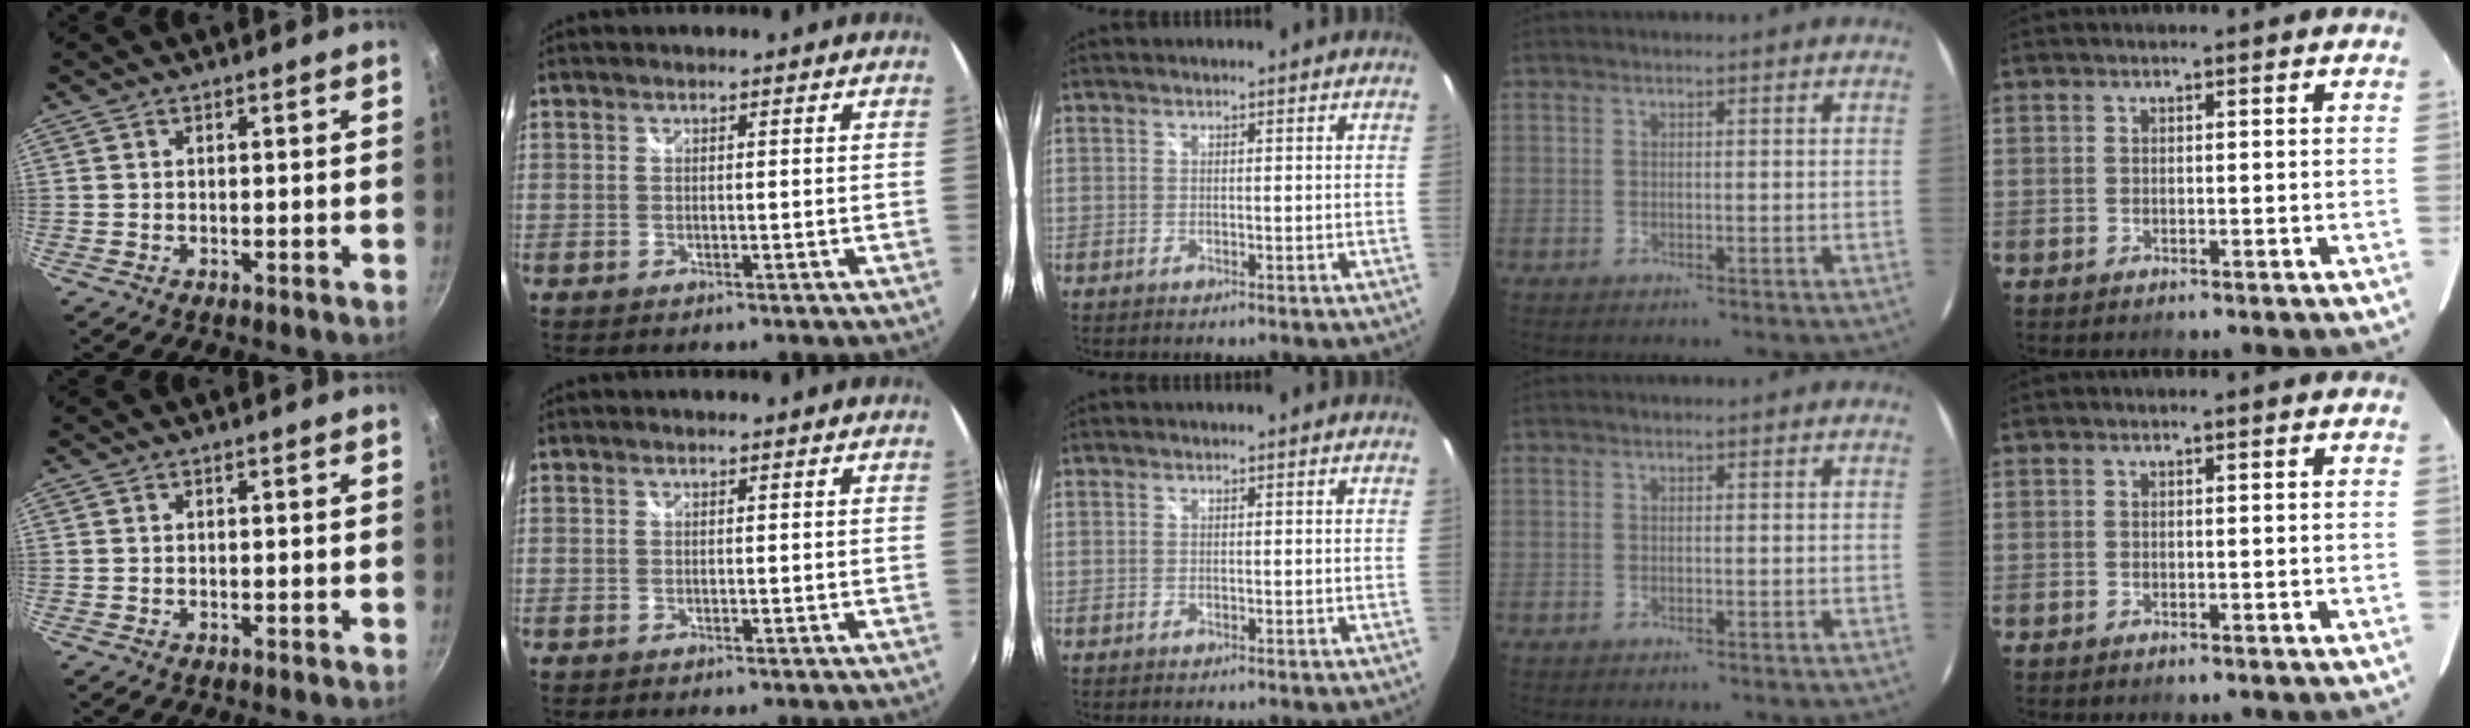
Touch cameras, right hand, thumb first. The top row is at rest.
{}